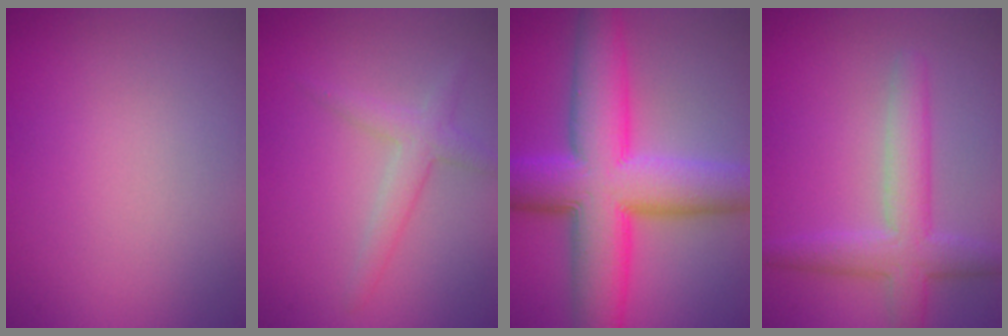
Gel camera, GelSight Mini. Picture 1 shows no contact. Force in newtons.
{"total": 2.3, "press": 2.3, "slide": 0.1}
{"total": 11.7, "press": 11.7, "slide": 0.1}
{"total": 4.3, "press": 4.3, "slide": 0.3}